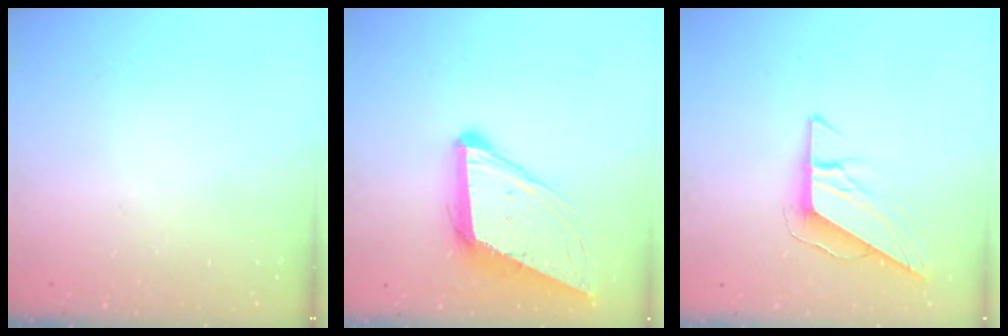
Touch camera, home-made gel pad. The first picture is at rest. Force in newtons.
{"total": 12.6, "press": 12.0, "slide": 3.9}
{"total": 8.3, "press": 8.3, "slide": 0.2}